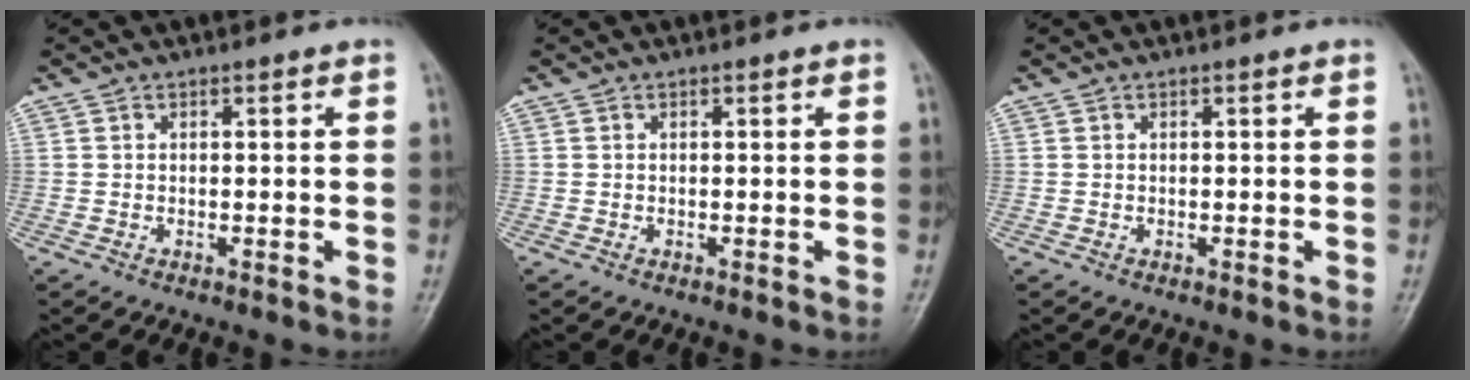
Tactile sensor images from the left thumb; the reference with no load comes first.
{"total": 0.0}
{"total": 0.0}